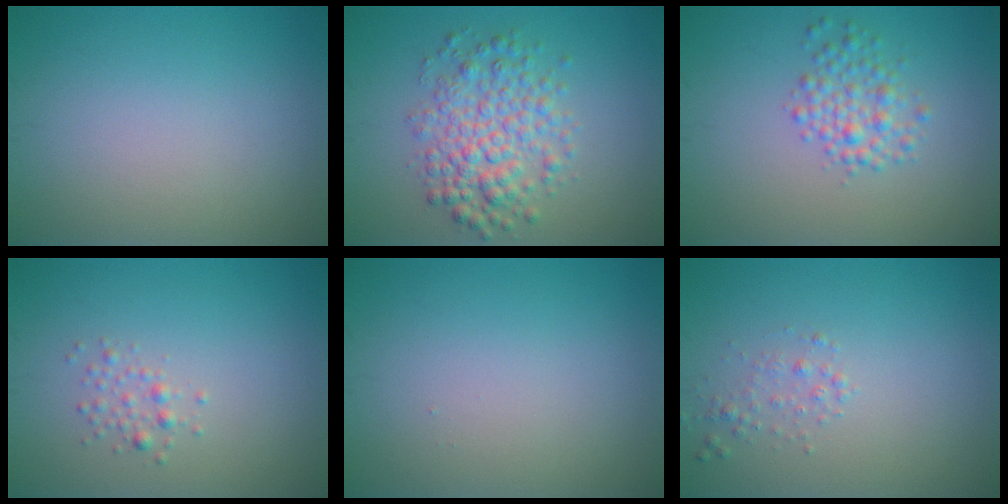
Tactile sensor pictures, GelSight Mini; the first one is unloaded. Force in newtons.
{"total": 5.1, "press": 5.1, "slide": 0.1}
{"total": 2.7, "press": 2.7, "slide": 0.1}
{"total": 1.2, "press": 1.2, "slide": 0.1}
{"total": 0.0}
{"total": 1.2, "press": 1.2, "slide": 0.1}